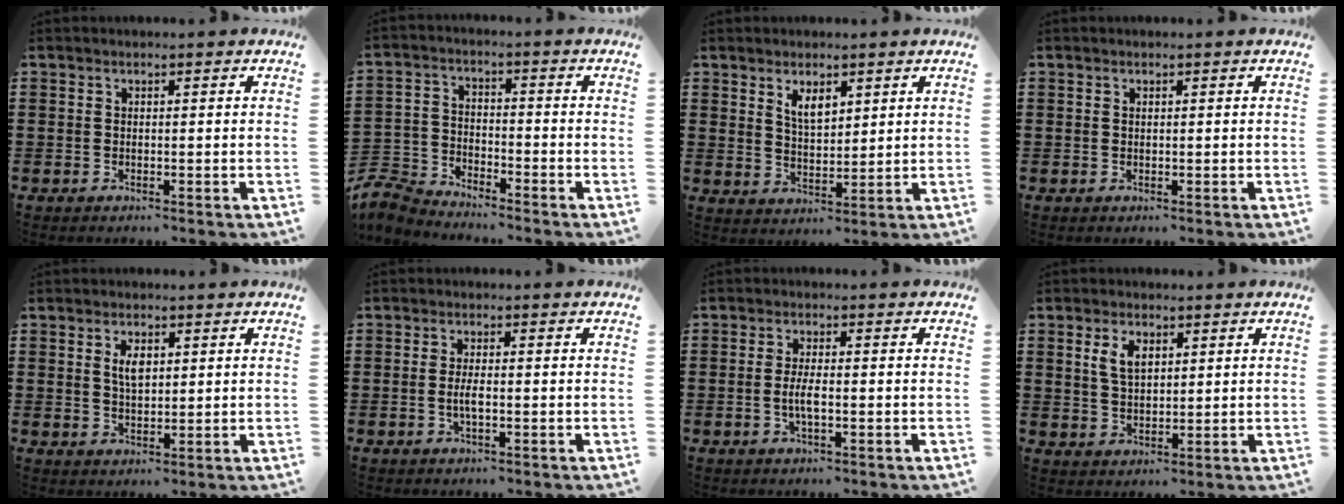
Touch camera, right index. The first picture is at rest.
{"total": 5.2, "force": [-5.1, 1.0, 0.7], "torque": [-0.039, -0.001, -0.108]}
{"total": 3.8, "force": [2.5, 1.7, 2.3], "torque": [-0.044, 0.002, 0.043]}
{"total": 0.0}
{"total": 3.3, "force": [1.2, 1.5, 2.7], "torque": [-0.050, 0.004, 0.017]}
{"total": 2.4, "force": [-0.5, 0.6, 2.3], "torque": [-0.048, -0.002, -0.011]}
{"total": 3.2, "force": [-0.6, 0.8, 3.0], "torque": [-0.067, -0.005, -0.016]}
{"total": 3.9, "force": [1.6, 2.2, 2.8], "torque": [-0.063, 0.008, 0.028]}